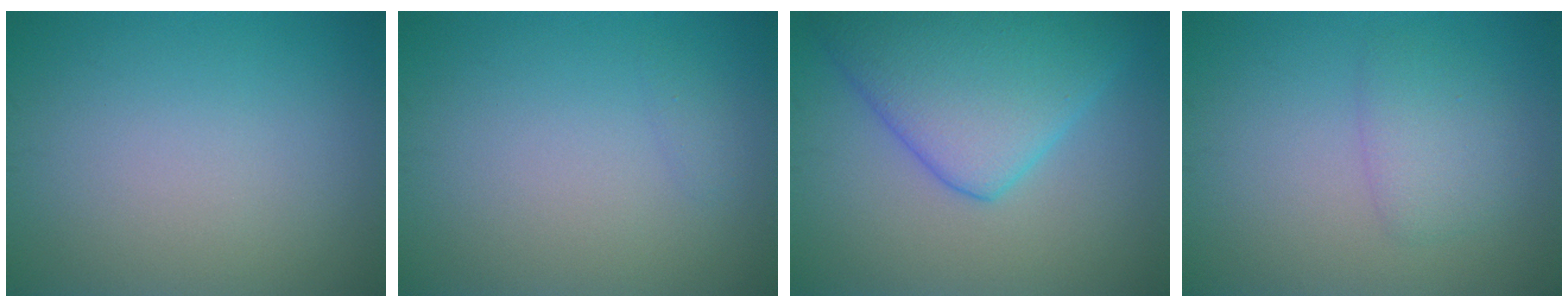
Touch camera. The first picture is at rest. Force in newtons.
{"total": 0.5, "press": 0.5, "slide": 0.0}
{"total": 8.4, "press": 8.4, "slide": 0.4}
{"total": 2.3, "press": 2.3, "slide": 0.1}